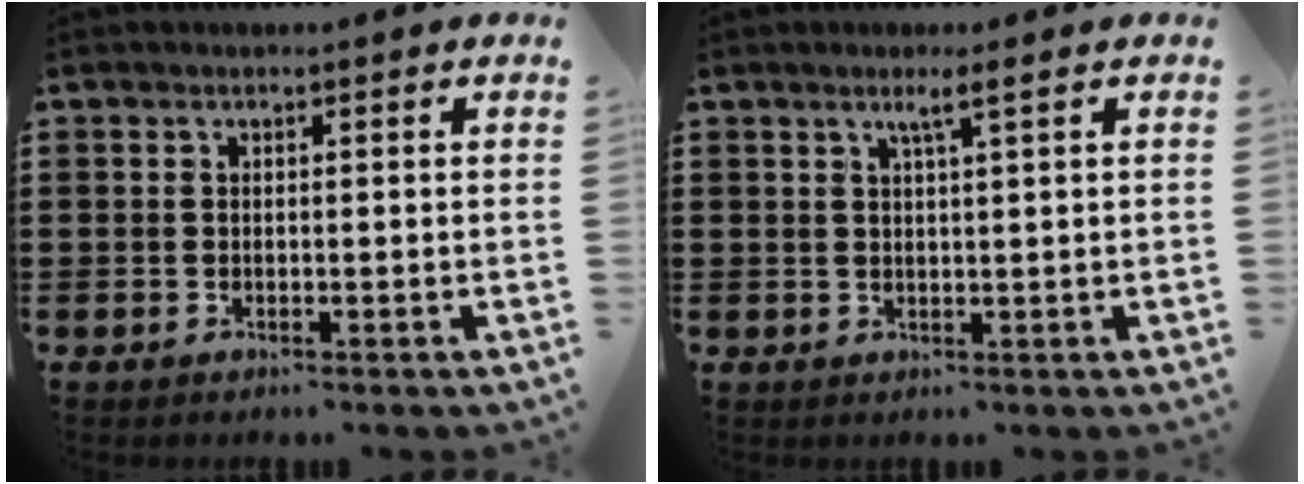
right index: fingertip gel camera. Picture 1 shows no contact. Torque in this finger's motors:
{"motor_torque": [0.03, 0.00, 0.21, 0.02]}